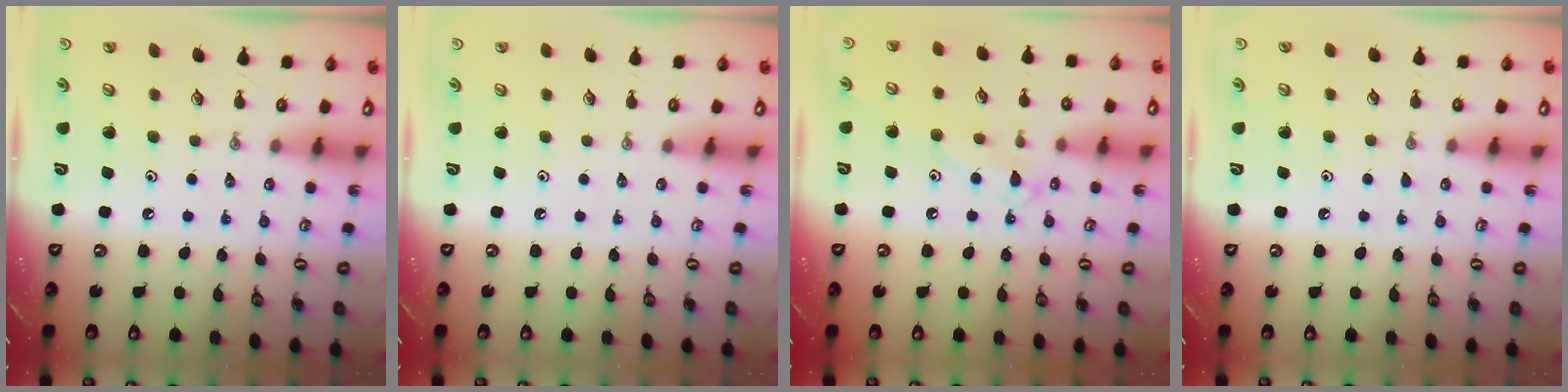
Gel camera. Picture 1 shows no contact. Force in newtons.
{"total": 0.0}
{"total": 10.0, "press": 10.0, "slide": 0.7}
{"total": 2.1, "press": 2.1, "slide": 0.3}